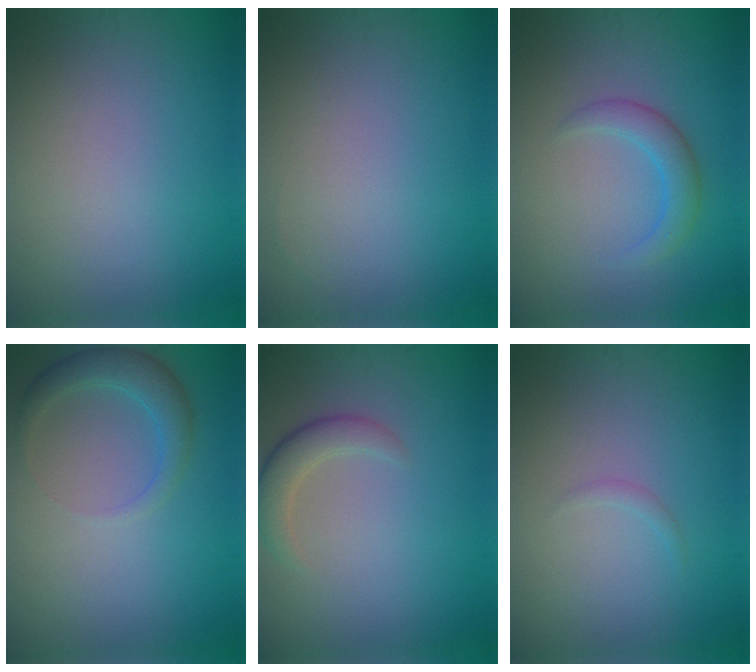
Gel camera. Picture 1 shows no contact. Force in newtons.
{"total": 0.0}
{"total": 2.6, "press": 2.6, "slide": 0.0}
{"total": 2.6, "press": 2.6, "slide": 0.0}
{"total": 2.5, "press": 2.5, "slide": 0.2}
{"total": 0.6, "press": 0.6, "slide": 0.0}